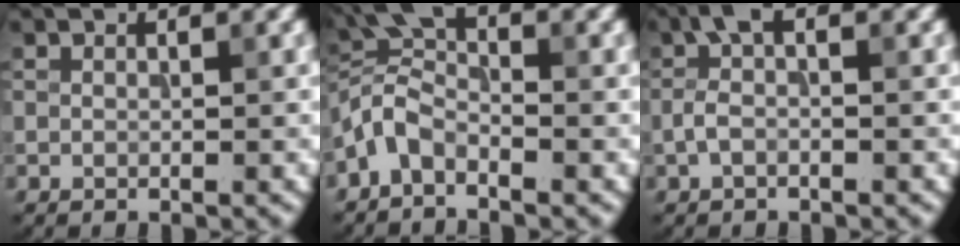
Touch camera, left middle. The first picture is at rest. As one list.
[{"total": 4.0, "force": [-2.5, 1.6, 2.6], "torque": [-0.060, 0.006, -0.066]}, {"total": 2.2, "force": [-0.3, 0.9, 2.0], "torque": [-0.045, 0.011, -0.014]}]